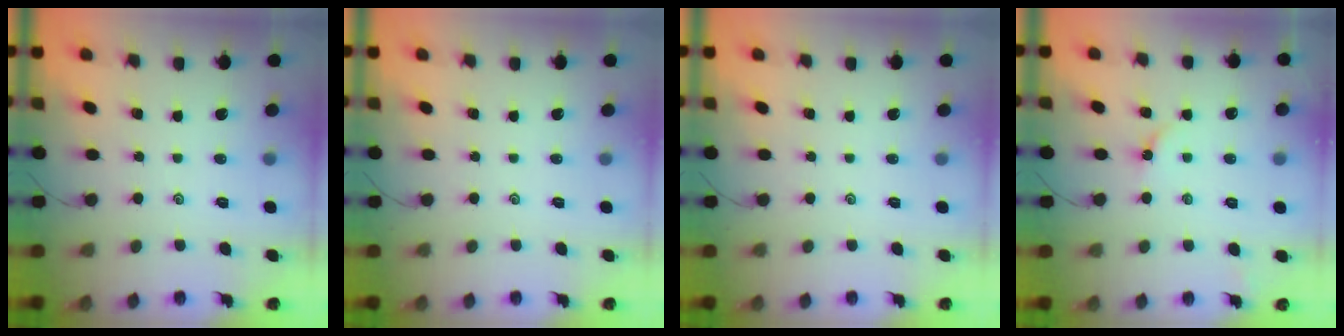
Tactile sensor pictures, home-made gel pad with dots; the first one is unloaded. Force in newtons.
{"total": 0.0}
{"total": 0.0}
{"total": 3.3, "press": 3.3, "slide": 0.5}